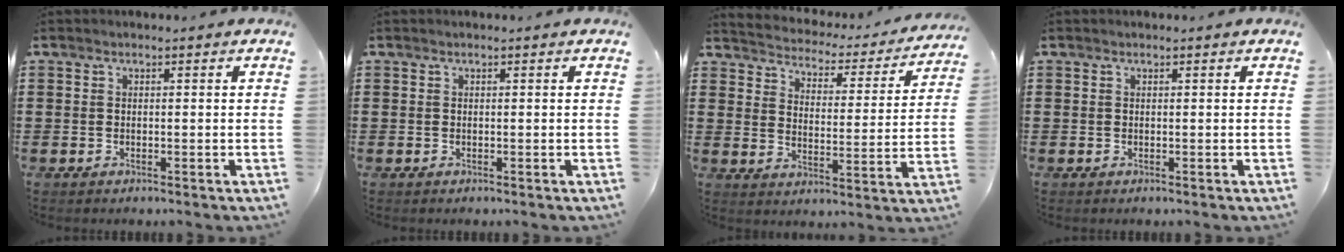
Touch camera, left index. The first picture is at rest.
{"total": 0.0}
{"total": 2.5, "force": [2.5, 0.5, -0.1], "torque": [-0.022, -0.029, 0.032]}
{"total": 0.0}